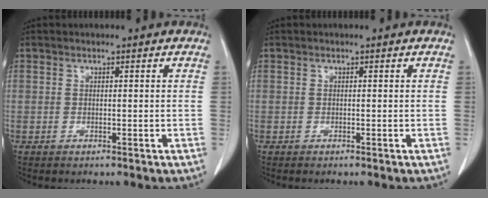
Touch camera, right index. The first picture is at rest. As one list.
[{"total": 0.0}]